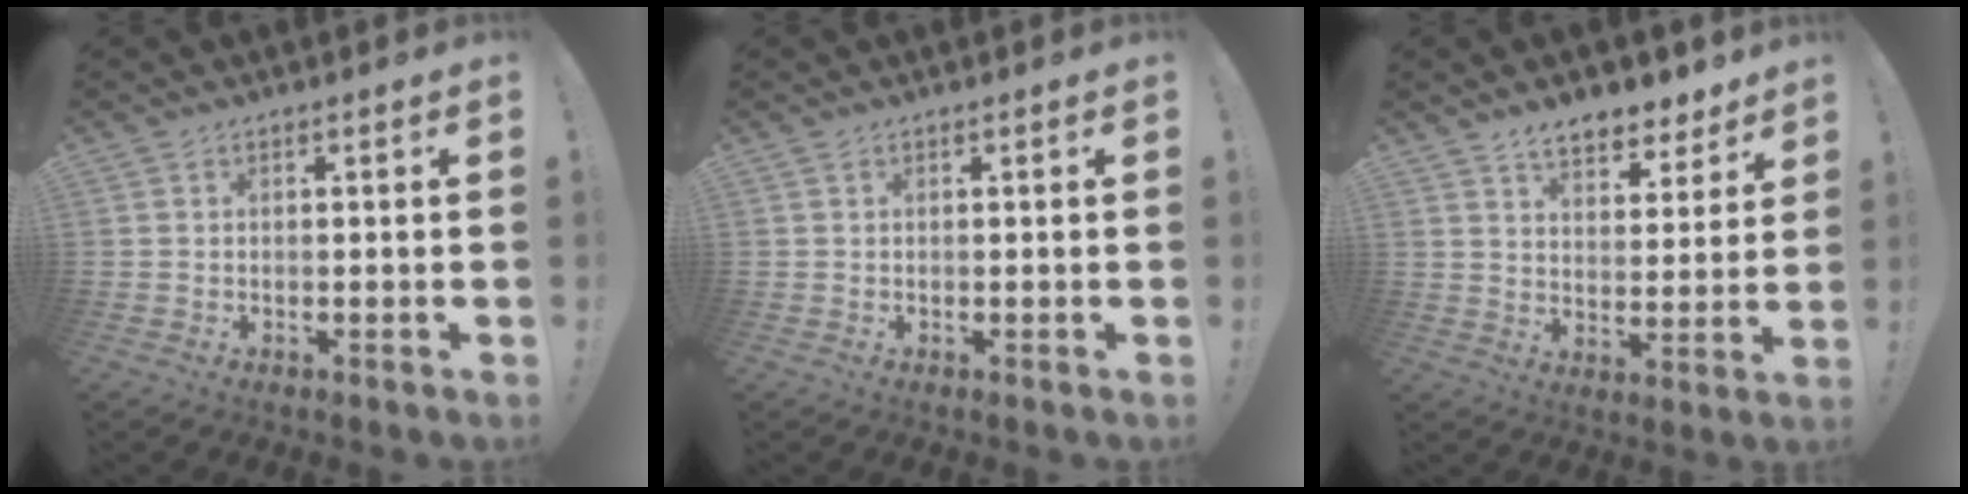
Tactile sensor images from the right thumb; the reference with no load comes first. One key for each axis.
{"total": 0.0}
{"total": 9.0, "fx": 7.1, "fy": 4.2, "fz": 3.6, "tx": -0.054, "ty": -0.045, "tz": 0.131}